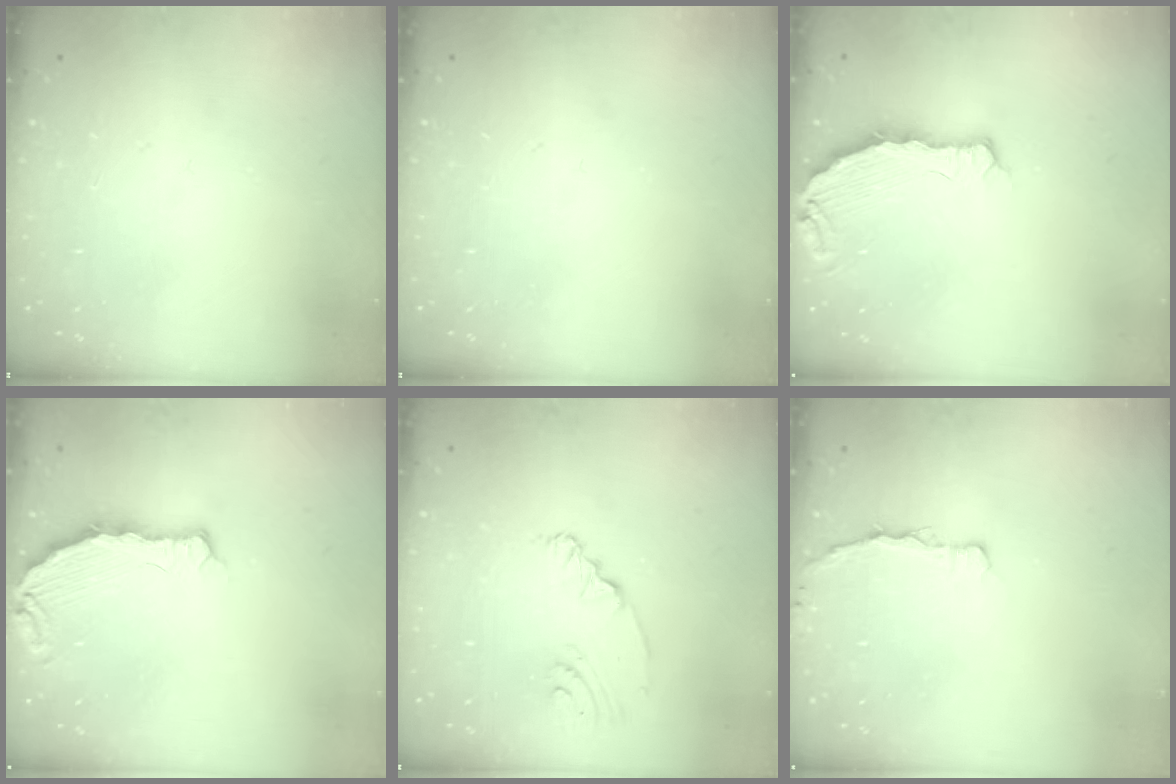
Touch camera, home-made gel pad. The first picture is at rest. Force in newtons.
{"total": 0.0}
{"total": 6.8, "press": 5.1, "slide": 4.4}
{"total": 7.3, "press": 5.2, "slide": 5.2}
{"total": 3.5, "press": 2.6, "slide": 2.4}
{"total": 2.0, "press": 2.0, "slide": 0.3}